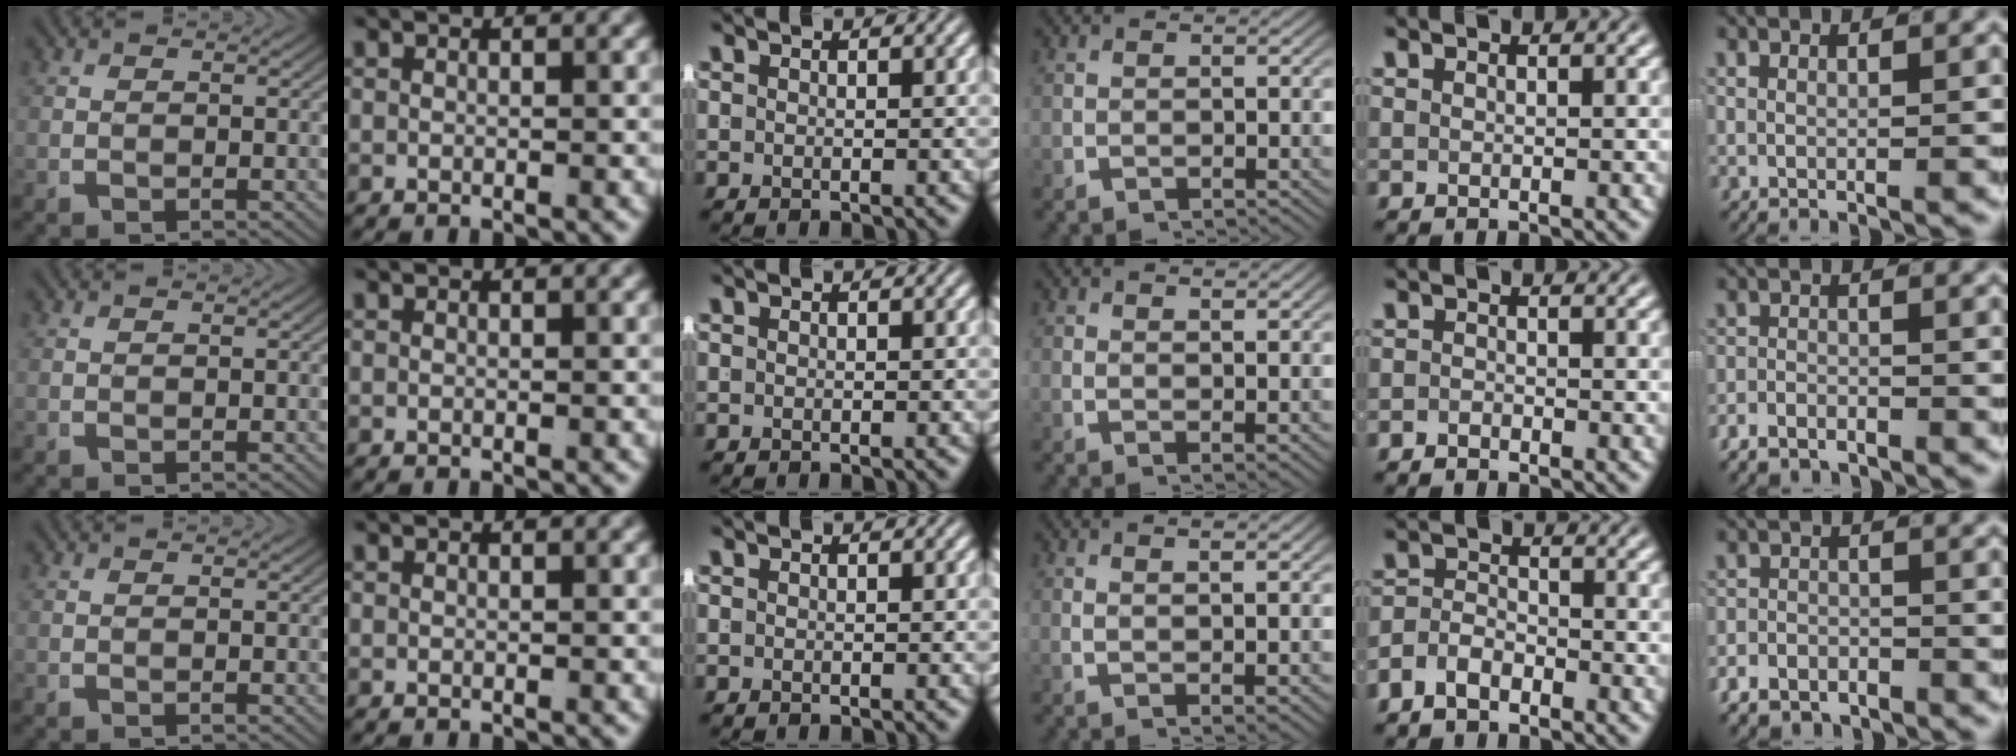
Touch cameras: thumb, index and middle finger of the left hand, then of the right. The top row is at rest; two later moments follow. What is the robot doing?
{"motion": "lift_and_place", "object": "shirt"}